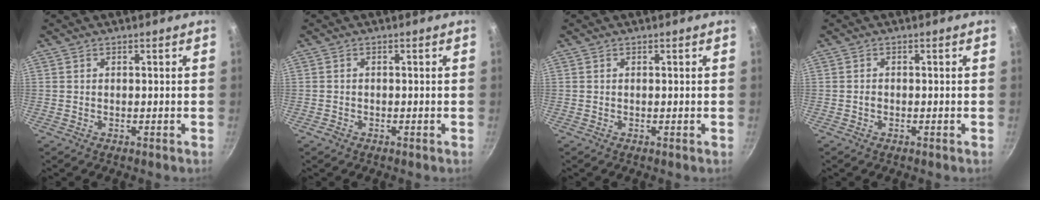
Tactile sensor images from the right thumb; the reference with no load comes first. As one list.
[{"total": 0.9, "force": [-0.6, 0.6, 0.2], "torque": [-0.006, 0.005, -0.011]}, {"total": 0.0}, {"total": 0.6, "force": [-0.3, 0.5, 0.2], "torque": [-0.005, 0.001, -0.005]}]